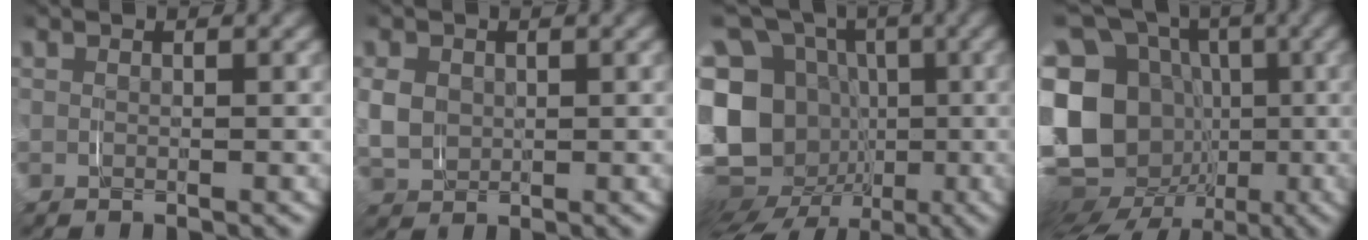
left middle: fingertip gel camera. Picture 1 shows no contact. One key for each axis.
{"total": 3.9, "fx": 0.3, "fy": 3.3, "fz": 2.0, "tx": -0.065, "ty": -0.009, "tz": 0.015}
{"total": 15.9, "fx": -1.8, "fy": 13.4, "fz": 8.4, "tx": -0.171, "ty": -0.050, "tz": -0.029}
{"total": 17.9, "fx": -1.7, "fy": 14.9, "fz": 9.8, "tx": -0.196, "ty": -0.051, "tz": -0.025}